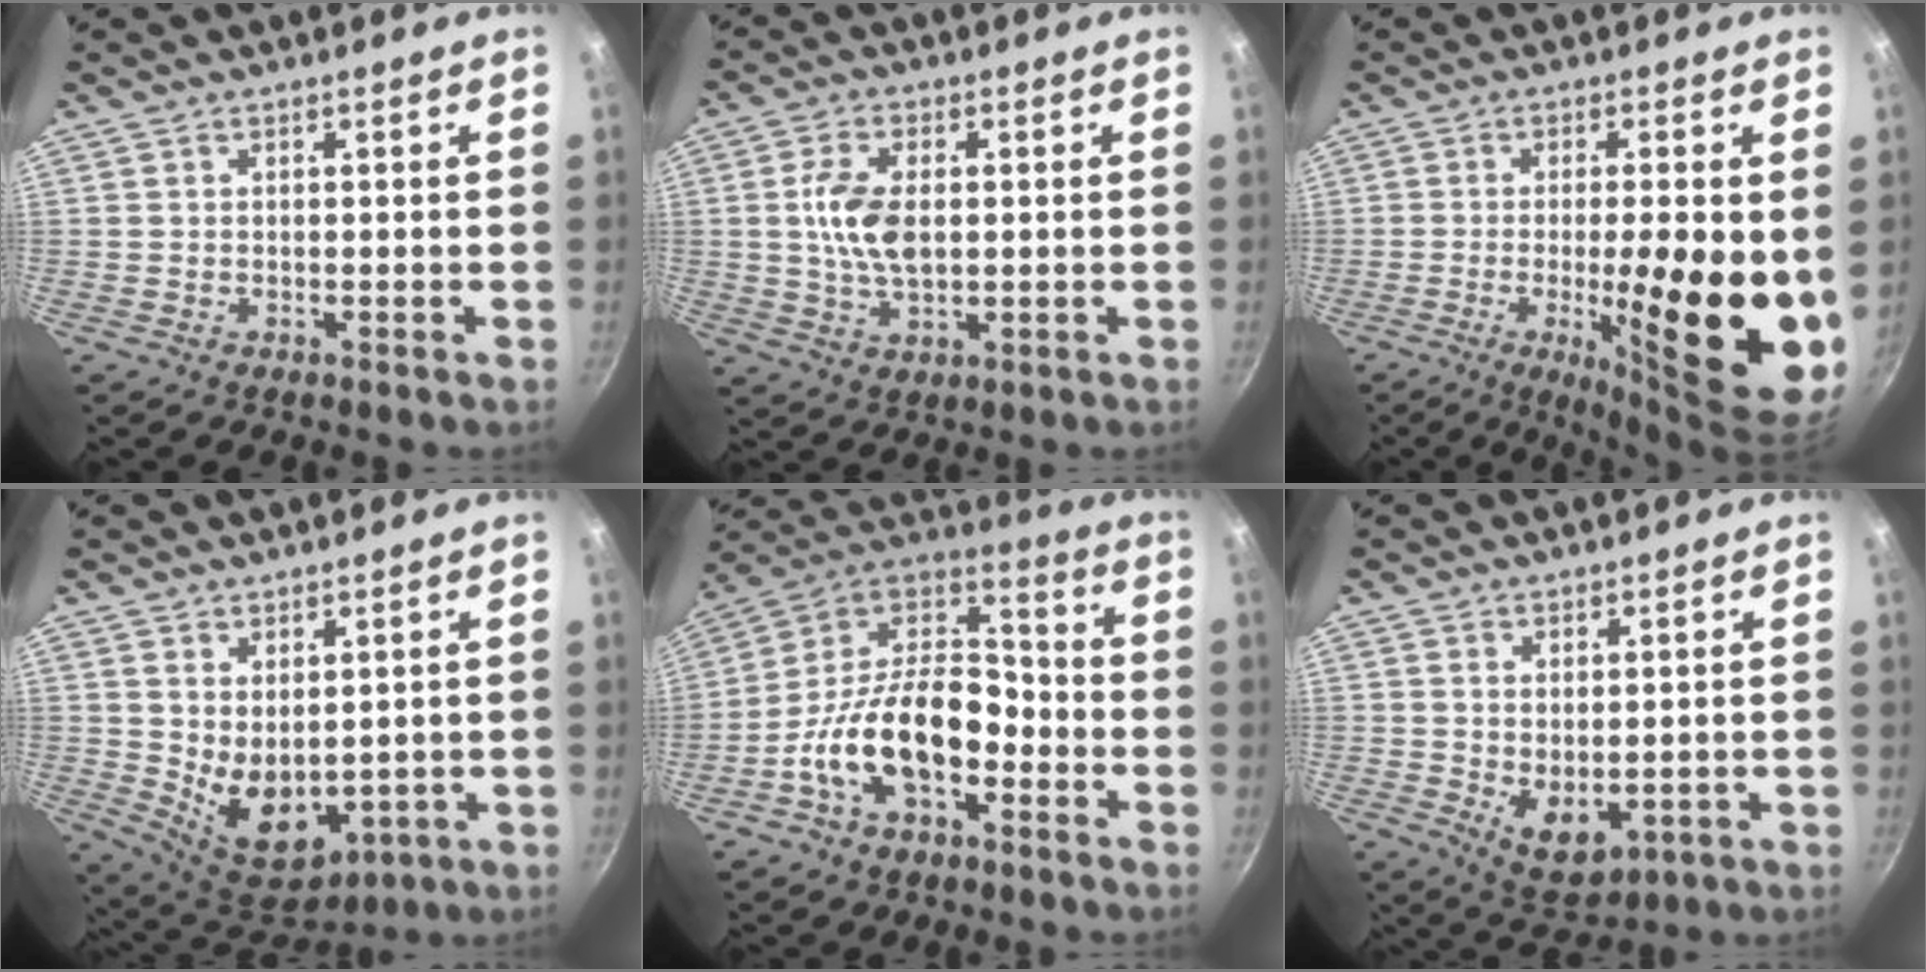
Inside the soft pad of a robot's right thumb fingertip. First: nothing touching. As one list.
[{"total": 8.8, "force": [0.7, 4.9, 7.2], "torque": [-0.132, 0.002, 0.011]}, {"total": 17.7, "force": [-2.3, 4.2, 17.1], "torque": [-0.236, -0.016, -0.032]}, {"total": 10.2, "force": [1.4, 6.5, 7.7], "torque": [-0.100, -0.035, 0.051]}, {"total": 18.2, "force": [-6.5, 10.5, 13.4], "torque": [-0.206, 0.067, -0.135]}, {"total": 6.6, "force": [0.3, 4.0, 5.3], "torque": [-0.072, -0.022, 0.021]}]